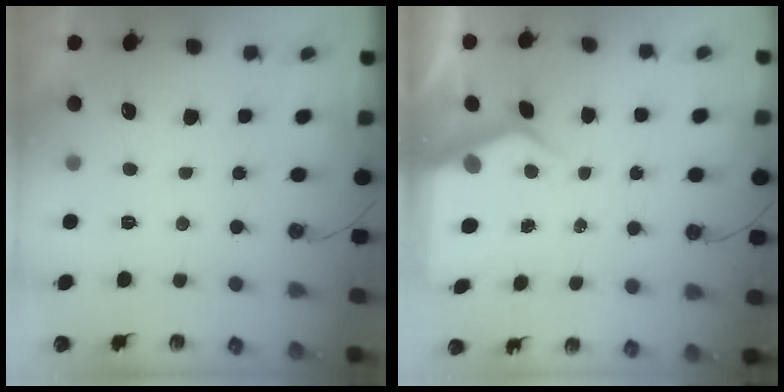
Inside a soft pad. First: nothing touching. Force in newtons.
{"total": 5.5, "press": 5.5, "slide": 0.4}